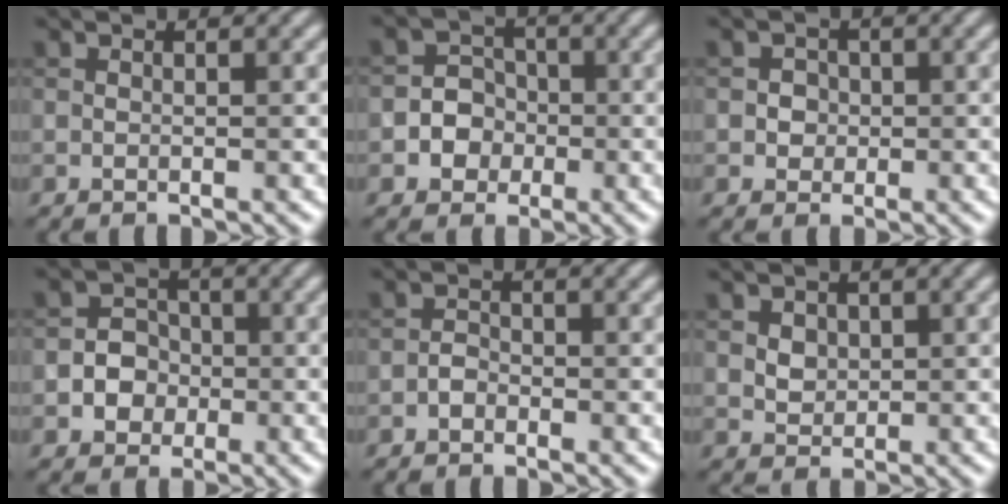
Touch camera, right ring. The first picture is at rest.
{"total": 3.4, "force": [-0.8, 3.1, 1.0], "torque": [0.010, 0.004, -0.033]}
{"total": 1.9, "force": [0.2, 1.7, 0.7], "torque": [0.007, 0.006, 0.001]}
{"total": 3.0, "force": [-0.7, 2.8, 1.0], "torque": [0.008, 0.001, -0.027]}
{"total": 1.1, "force": [-0.7, 0.7, 0.4], "torque": [-0.007, 0.004, -0.015]}
{"total": 2.2, "force": [0.8, 1.7, 1.1], "torque": [-0.027, 0.006, 0.021]}